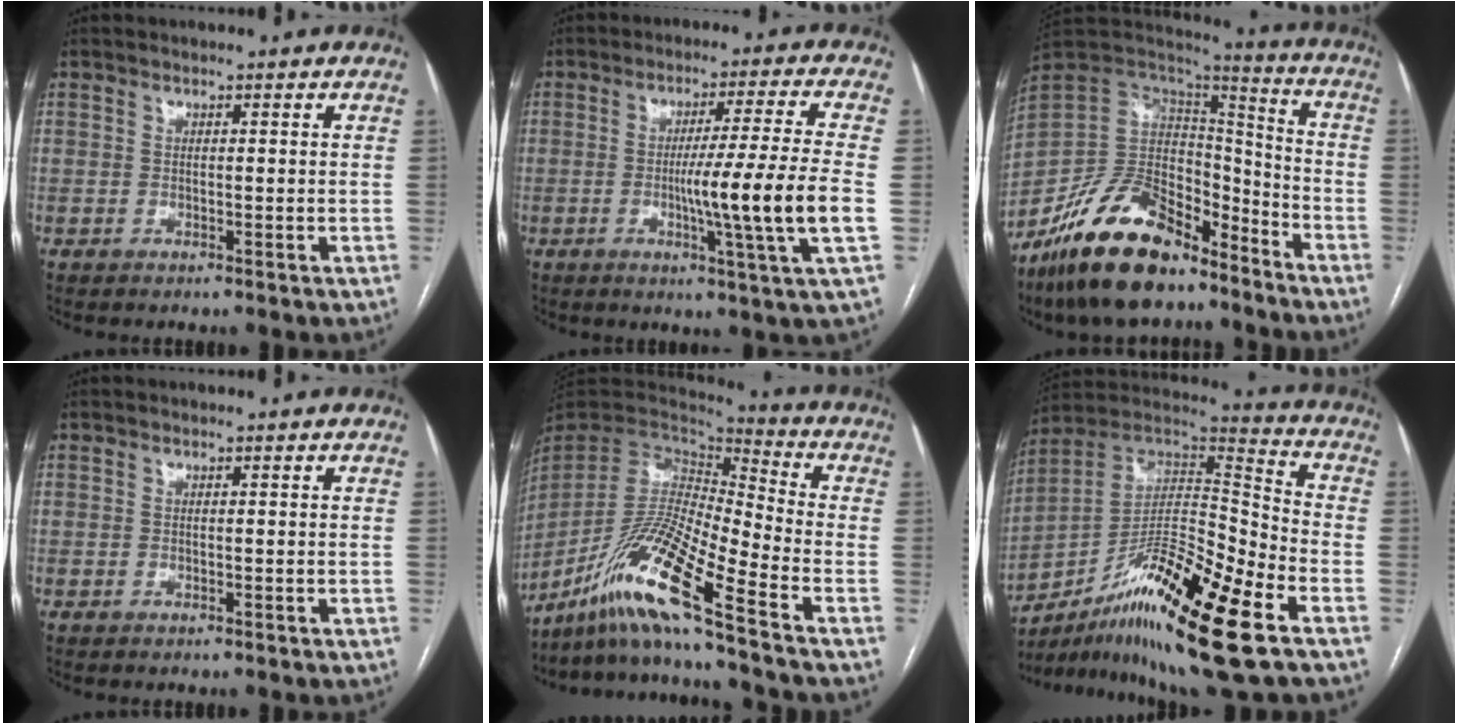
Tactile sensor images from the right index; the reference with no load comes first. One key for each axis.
{"total": 12.5, "fx": -2.0, "fy": -2.2, "fz": 12.1, "tx": -0.196, "ty": -0.020, "tz": -0.035}
{"total": 20.1, "fx": -14.9, "fy": 8.1, "fz": 10.8, "tx": -0.211, "ty": 0.020, "tz": -0.266}
{"total": 0.0}
{"total": 16.1, "fx": -10.9, "fy": -0.9, "fz": 11.8, "tx": -0.234, "ty": -0.009, "tz": -0.205}
{"total": 22.2, "fx": -11.9, "fy": 2.5, "fz": 18.6, "tx": -0.307, "ty": -0.002, "tz": -0.202}